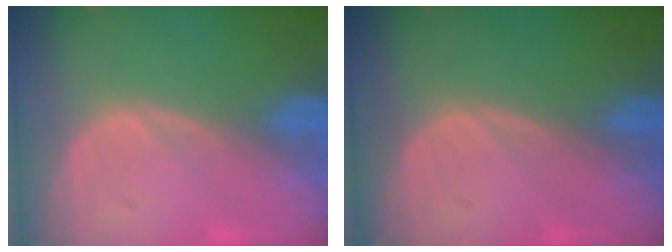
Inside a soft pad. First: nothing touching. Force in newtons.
{"total": 0.0}